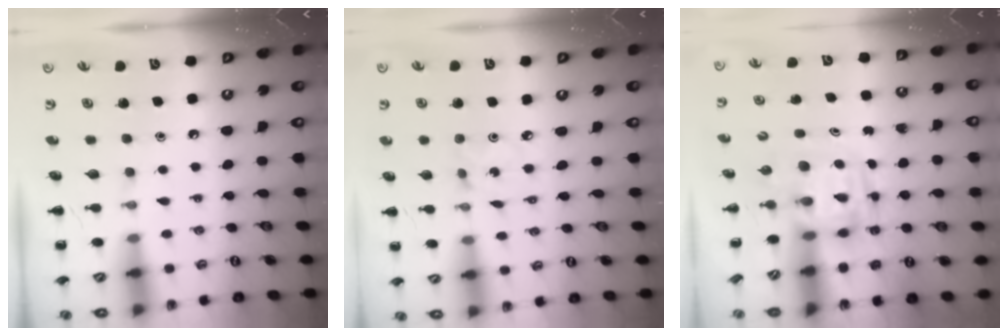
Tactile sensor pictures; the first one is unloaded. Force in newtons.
{"total": 1.2, "press": 1.2, "slide": 0.4}
{"total": 3.9, "press": 3.9, "slide": 0.7}